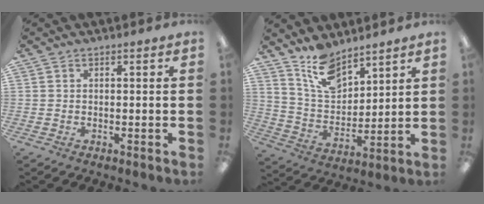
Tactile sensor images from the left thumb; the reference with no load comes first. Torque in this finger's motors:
{"motor_torque": [-0.01, 0.29, -0.46, 0.09, 0.09]}